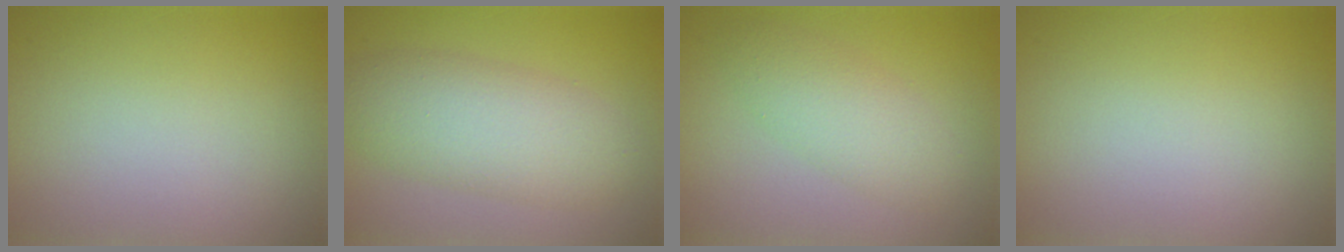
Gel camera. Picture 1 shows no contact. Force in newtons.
{"total": 5.9, "press": 5.9, "slide": 0.2}
{"total": 2.3, "press": 2.3, "slide": 0.2}
{"total": 0.0}